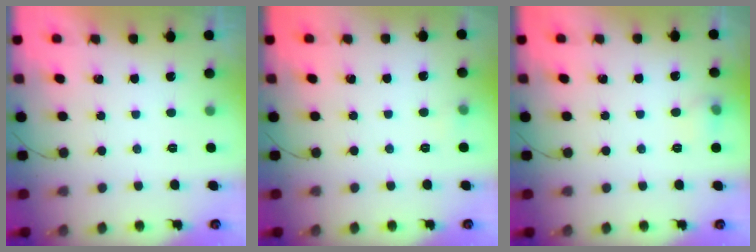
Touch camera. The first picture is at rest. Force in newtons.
{"total": 3.5, "press": 3.4, "slide": 1.0}
{"total": 5.3, "press": 5.0, "slide": 1.7}